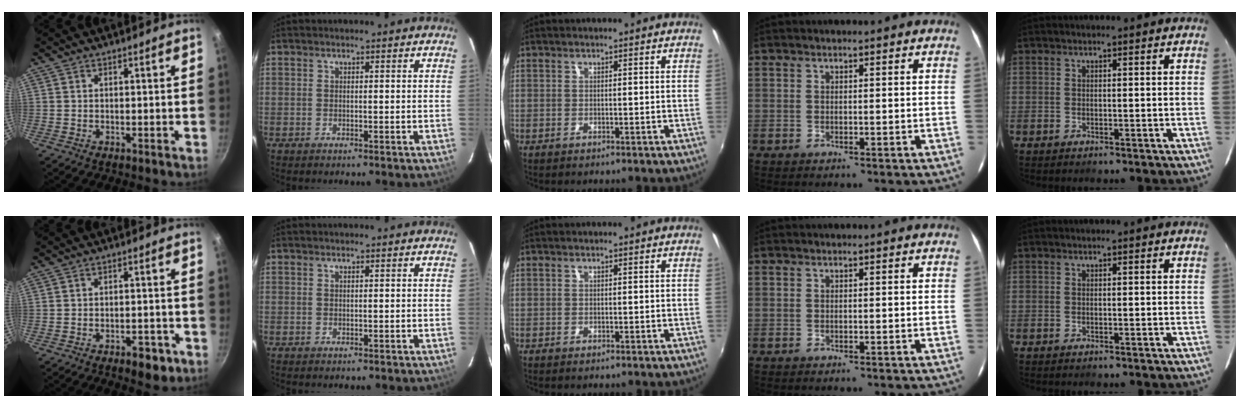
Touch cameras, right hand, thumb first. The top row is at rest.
{"thumb": {"total": 5.6, "force": [-3.0, 3.0, 3.7], "torque": [-0.035, 0.022, -0.032]}}